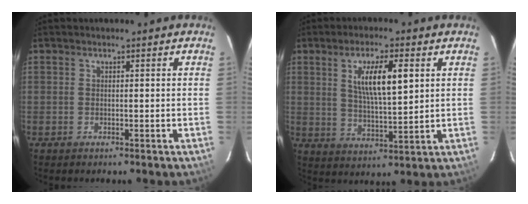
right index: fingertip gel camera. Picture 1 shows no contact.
{"total": 9.5, "force": [3.2, 2.4, 8.6], "torque": [-0.152, 0.000, 0.063]}